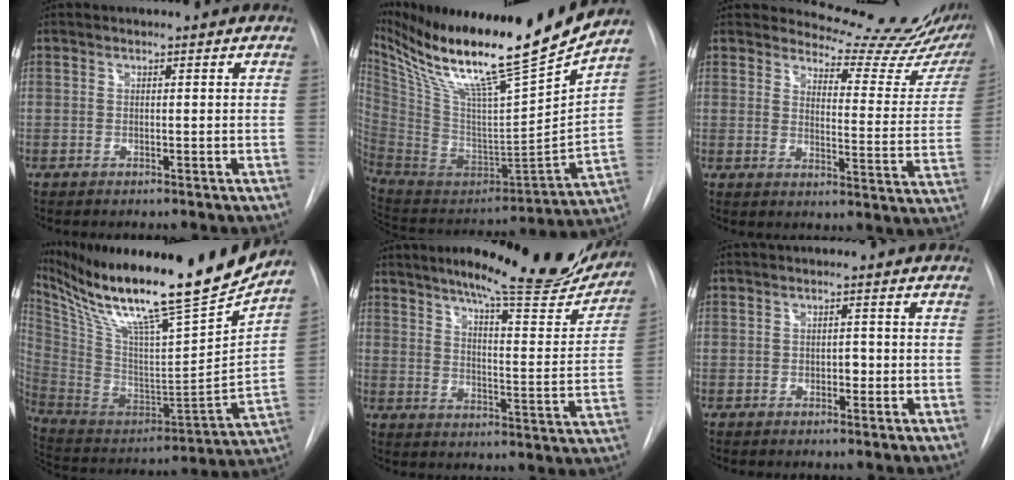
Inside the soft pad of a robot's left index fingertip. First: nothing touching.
{"total": 25.8, "force": [20.8, 0.2, 15.3], "torque": [-0.271, -0.045, 0.357]}
{"total": 15.1, "force": [14.9, 1.2, 2.2], "torque": [-0.017, -0.103, 0.160]}
{"total": 28.2, "force": [23.0, 1.1, 16.3], "torque": [-0.302, -0.054, 0.374]}
{"total": 20.1, "force": [17.4, 2.4, 9.8], "torque": [-0.132, -0.043, 0.223]}
{"total": 1.4, "force": [-0.4, 0.9, 1.0], "torque": [-0.011, 0.004, -0.006]}